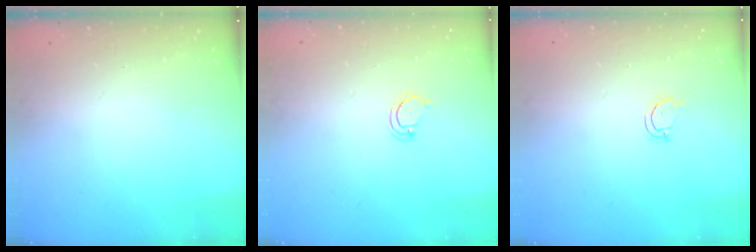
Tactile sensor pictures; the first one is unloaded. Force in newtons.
{"total": 2.3, "press": 2.3, "slide": 0.2}
{"total": 2.7, "press": 2.6, "slide": 0.3}